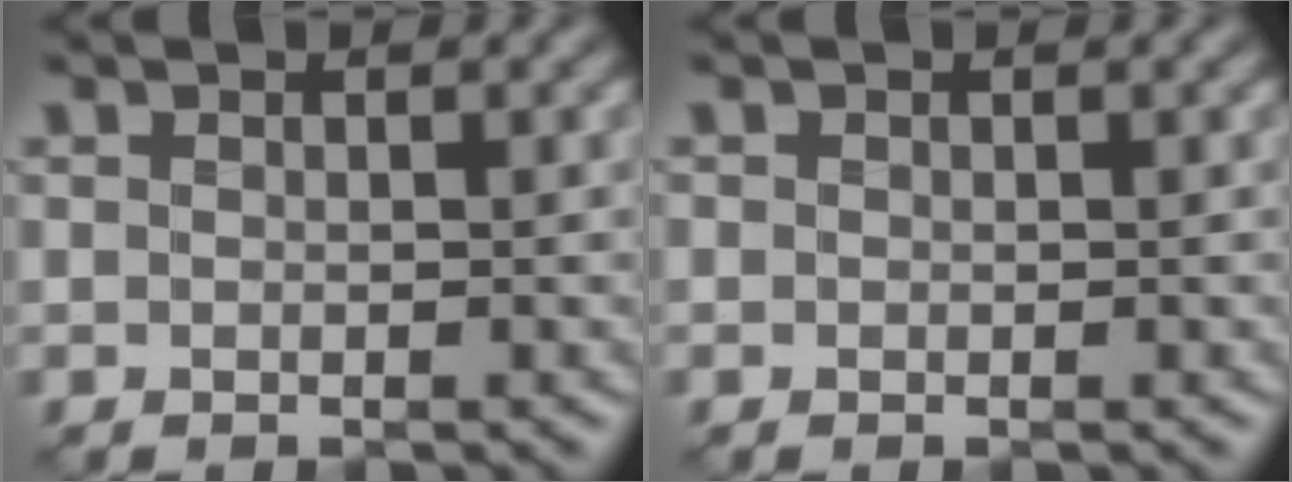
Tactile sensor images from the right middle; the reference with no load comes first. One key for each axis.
{"total": 0.0}